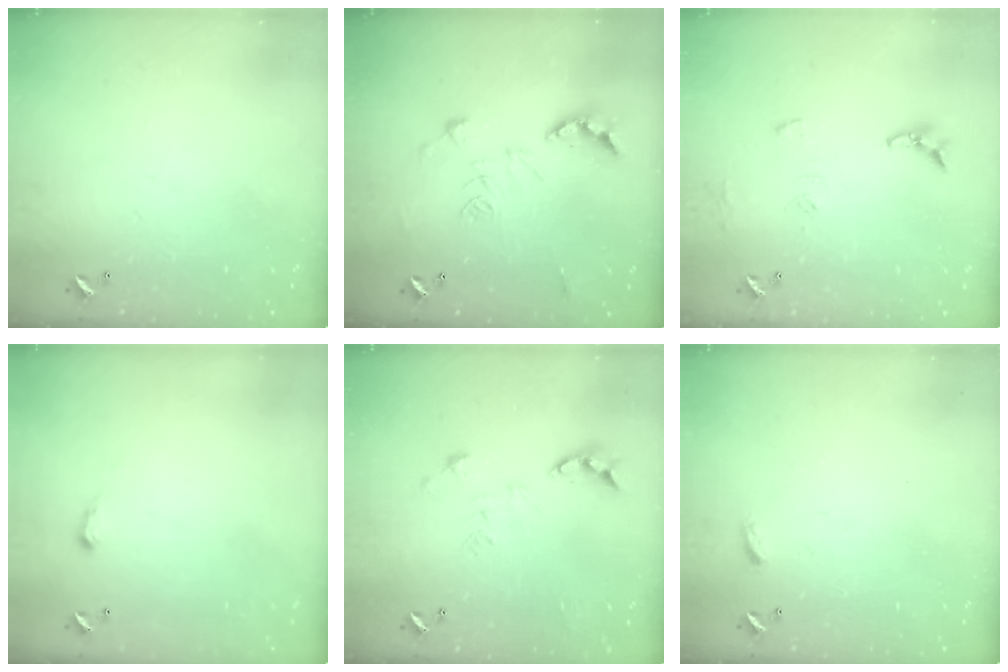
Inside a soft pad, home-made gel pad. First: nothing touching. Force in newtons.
{"total": 2.5, "press": 2.0, "slide": 1.5}
{"total": 8.7, "press": 8.7, "slide": 0.6}
{"total": 2.0, "press": 2.0, "slide": 0.3}
{"total": 2.7, "press": 2.2, "slide": 1.5}
{"total": 3.1, "press": 3.0, "slide": 0.4}